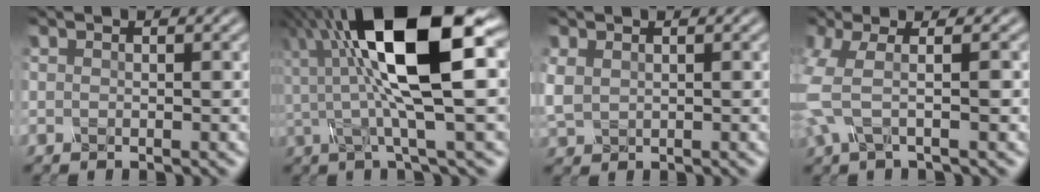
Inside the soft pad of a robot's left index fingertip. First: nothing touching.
{"total": 13.3, "force": [3.2, 3.5, 12.5], "torque": [-0.219, 0.015, 0.053]}
{"total": 1.9, "force": [0.5, 1.4, 1.2], "torque": [-0.036, 0.000, 0.015]}
{"total": 4.2, "force": [-0.2, 1.3, 4.0], "torque": [-0.097, -0.005, -0.008]}